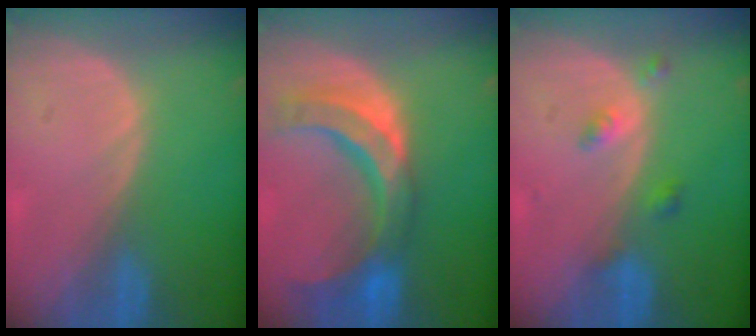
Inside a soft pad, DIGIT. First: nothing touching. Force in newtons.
{"total": 11.1, "press": 9.5, "slide": 5.7}
{"total": 2.9, "press": 2.9, "slide": 0.2}